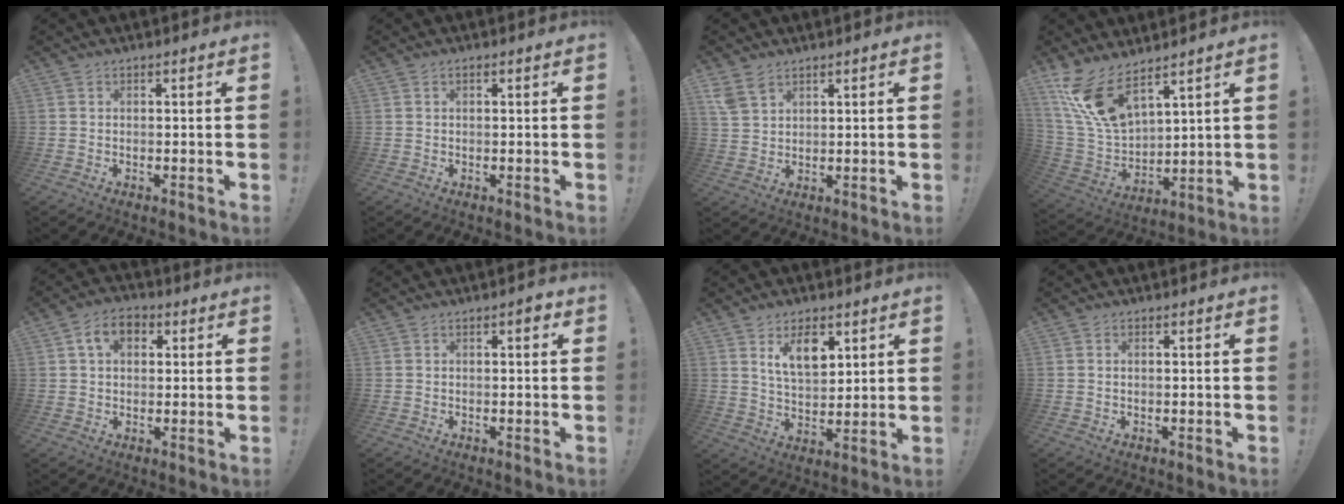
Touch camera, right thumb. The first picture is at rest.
{"total": 0.7, "force": [0.4, 0.4, 0.4], "torque": [-0.005, 0.000, 0.006]}
{"total": 5.5, "force": [3.8, 3.1, 2.4], "torque": [-0.045, -0.015, 0.077]}
{"total": 15.6, "force": [11.0, 6.4, 9.0], "torque": [-0.191, -0.073, 0.208]}
{"total": 8.3, "force": [2.7, 5.8, 5.3], "torque": [-0.081, 0.010, 0.050]}
{"total": 1.5, "force": [0.3, 0.6, 1.4], "torque": [-0.012, -0.002, 0.001]}
{"total": 10.5, "force": [5.7, 5.9, 6.5], "torque": [-0.100, -0.022, 0.104]}
{"total": 0.7, "force": [0.0, 0.4, 0.6], "torque": [-0.016, 0.002, 0.001]}